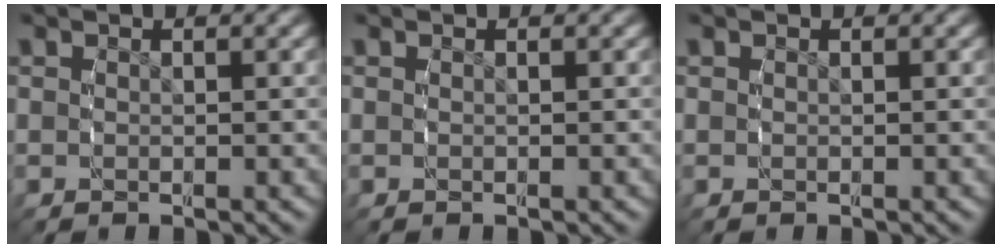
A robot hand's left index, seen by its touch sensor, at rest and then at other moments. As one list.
[{"total": 0.0}, {"total": 0.0}]